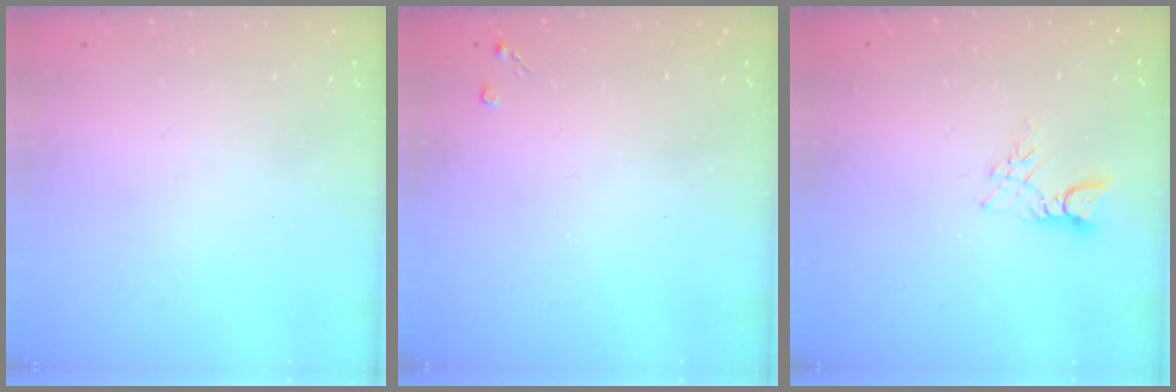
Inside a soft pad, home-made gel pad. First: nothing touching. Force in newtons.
{"total": 2.1, "press": 2.1, "slide": 0.4}
{"total": 5.0, "press": 5.0, "slide": 0.3}